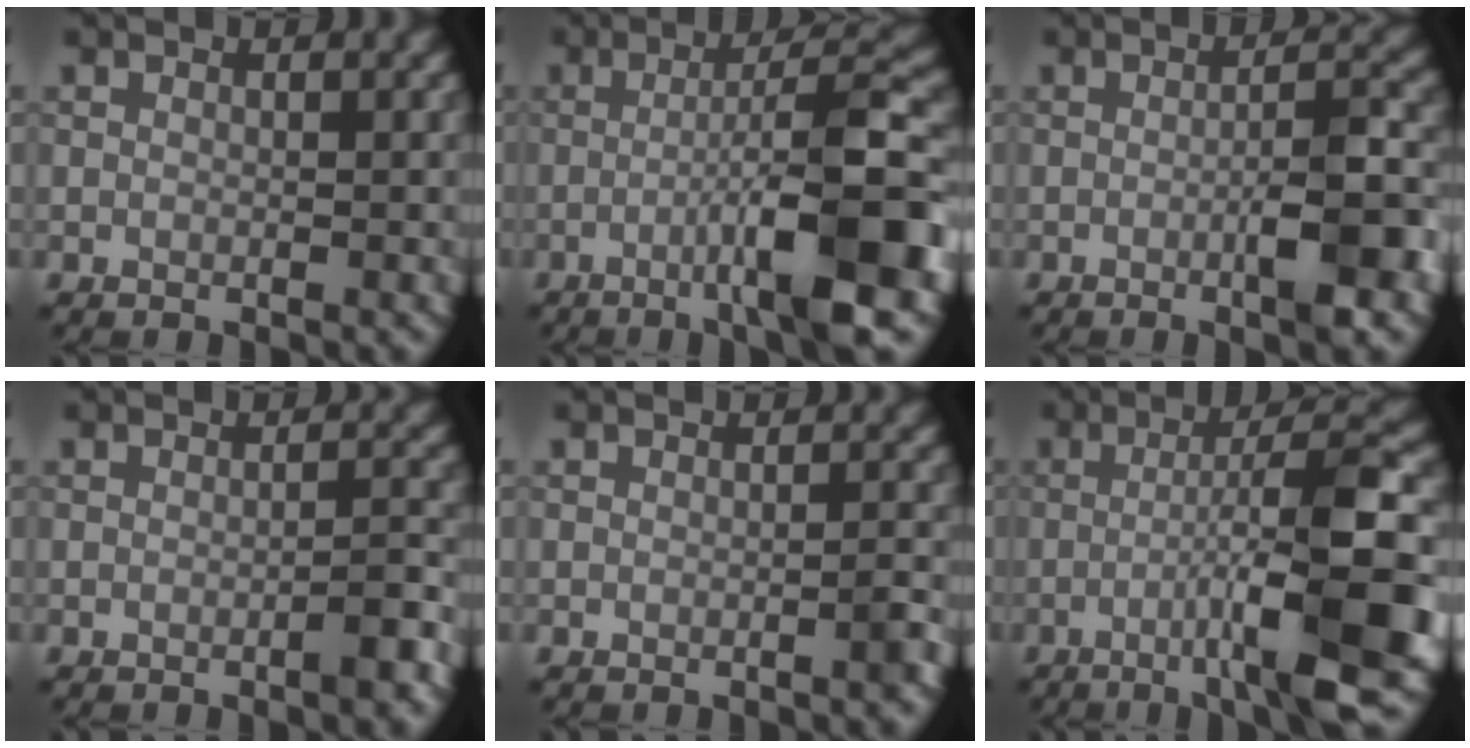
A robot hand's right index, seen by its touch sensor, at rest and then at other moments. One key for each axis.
{"total": 9.6, "fx": -2.8, "fy": 1.3, "fz": 9.1, "tx": -0.126, "ty": 0.015, "tz": -0.053}
{"total": 5.3, "fx": -1.5, "fy": 0.8, "fz": 5.1, "tx": -0.075, "ty": 0.007, "tz": -0.024}
{"total": 2.1, "fx": -1.0, "fy": 0.3, "fz": 1.8, "tx": -0.023, "ty": 0.007, "tz": -0.018}
{"total": 0.9, "fx": -0.4, "fy": 0.1, "fz": 0.8, "tx": -0.010, "ty": 0.005, "tz": -0.008}
{"total": 10.5, "fx": -2.6, "fy": 1.4, "fz": 10.0, "tx": -0.138, "ty": 0.017, "tz": -0.049}